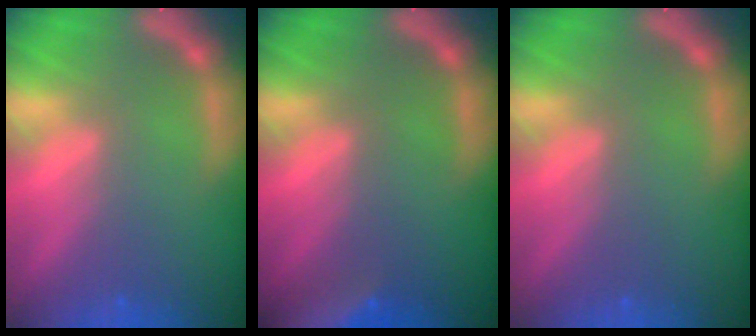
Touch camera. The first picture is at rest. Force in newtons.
{"total": 10.0}
{"total": 0.0}